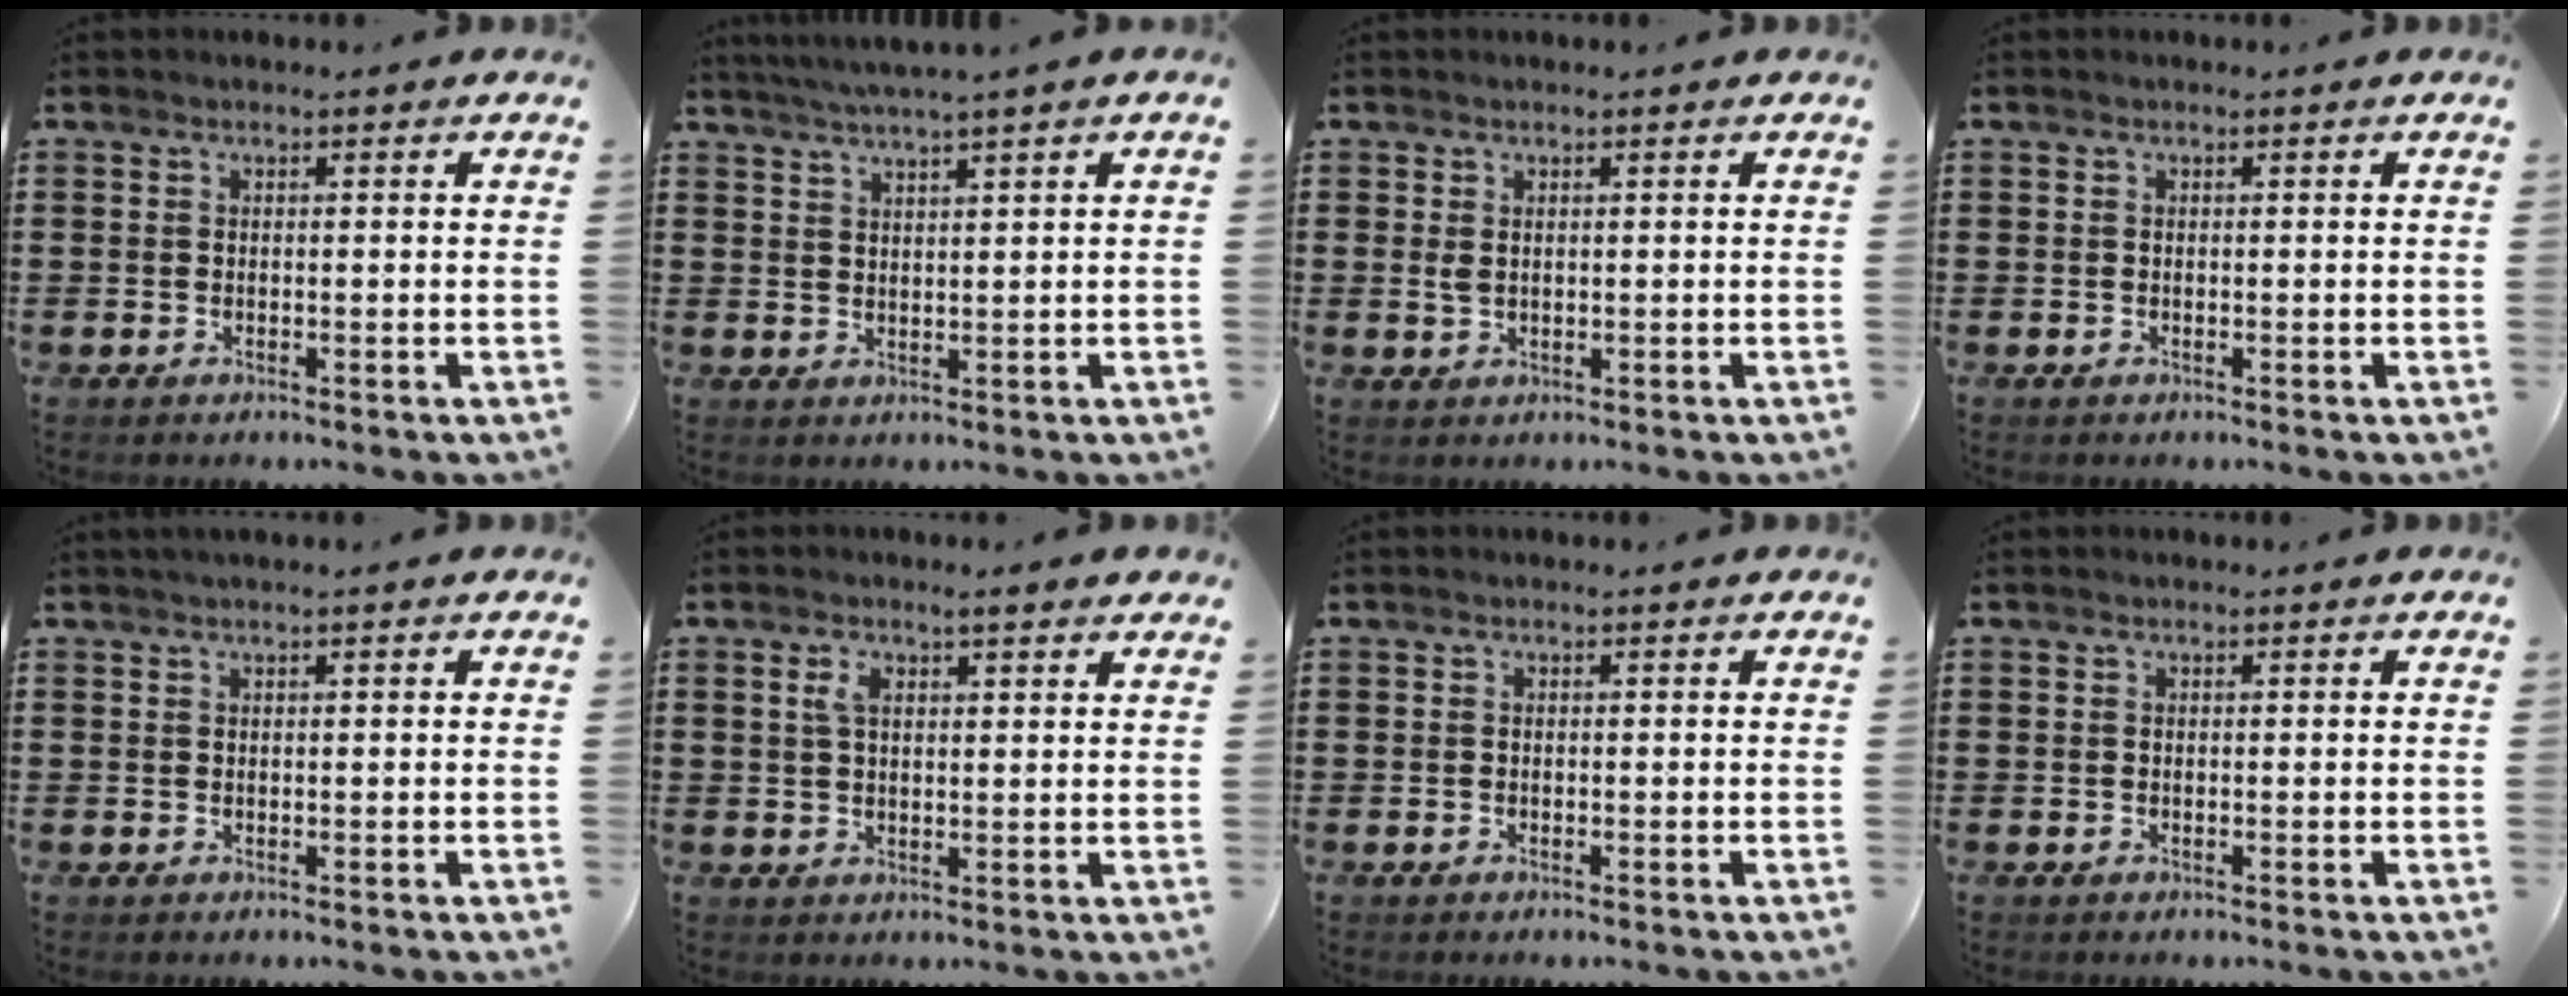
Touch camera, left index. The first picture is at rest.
{"total": 2.4, "force": [1.9, -0.7, 1.2], "torque": [-0.025, -0.006, 0.035]}
{"total": 1.4, "force": [0.3, 0.9, 1.0], "torque": [-0.031, 0.002, 0.002]}
{"total": 0.0}
{"total": 0.5, "force": [0.2, -0.1, 0.5], "torque": [-0.008, -0.002, 0.005]}
{"total": 3.3, "force": [1.9, 0.9, 2.6], "torque": [-0.054, 0.006, 0.032]}
{"total": 0.0}
{"total": 0.0}